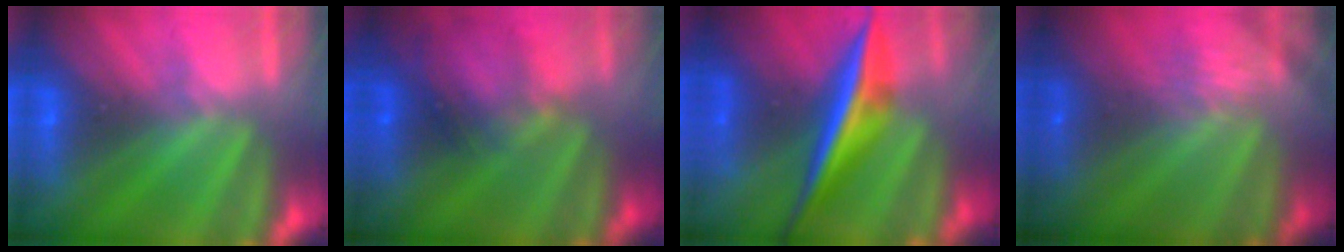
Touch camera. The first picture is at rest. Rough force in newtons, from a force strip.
{"total": 2.1}
{"total": 7.3}
{"total": 2.1}